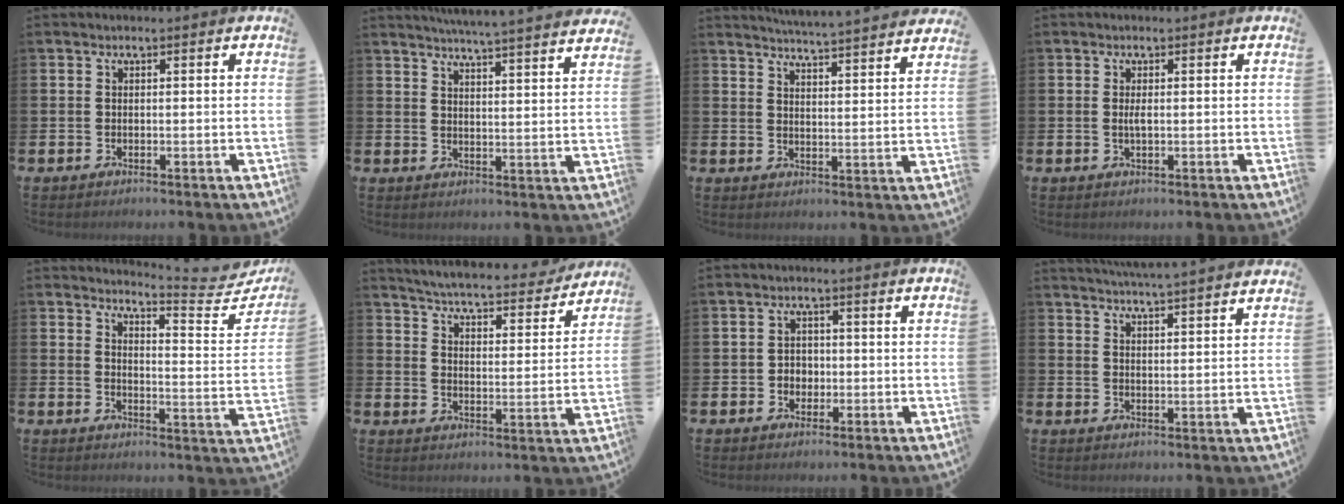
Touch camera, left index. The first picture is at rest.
{"total": 5.6, "force": [5.4, -0.8, 0.9], "torque": [-0.034, -0.037, 0.095]}
{"total": 5.2, "force": [5.2, -0.5, 0.5], "torque": [-0.025, -0.038, 0.090]}
{"total": 1.1, "force": [0.1, 0.2, 1.1], "torque": [-0.028, 0.004, 0.003]}
{"total": 4.6, "force": [4.3, 0.2, 1.7], "torque": [-0.020, -0.051, 0.060]}
{"total": 5.3, "force": [5.1, 0.5, 1.3], "torque": [-0.046, -0.042, 0.083]}
{"total": 2.2, "force": [-0.3, 2.0, 0.7], "torque": [-0.011, 0.005, -0.013]}
{"total": 4.9, "force": [4.8, -0.8, 0.4], "torque": [-0.028, -0.028, 0.087]}